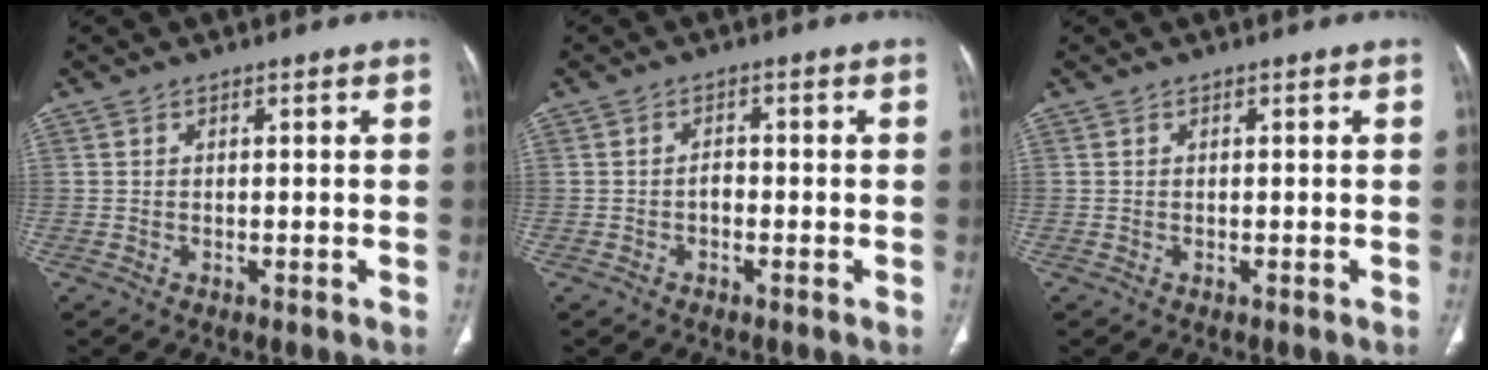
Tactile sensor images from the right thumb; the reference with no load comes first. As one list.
[{"total": 1.4, "force": [-0.6, 0.9, 0.9], "torque": [-0.009, 0.006, -0.013]}, {"total": 0.0}]